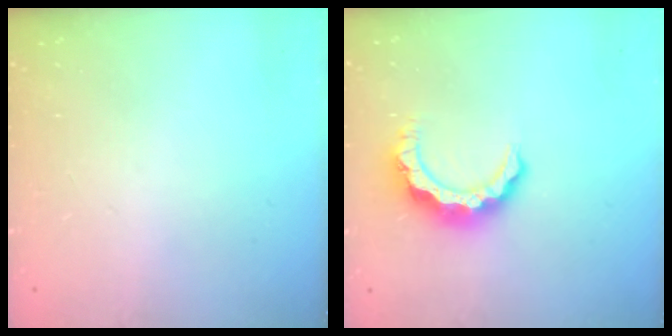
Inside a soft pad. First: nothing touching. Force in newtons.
{"total": 8.3, "press": 8.3, "slide": 0.9}